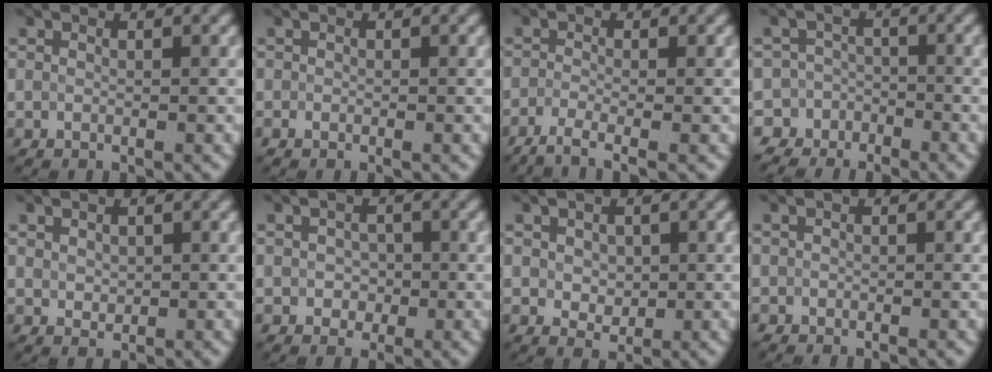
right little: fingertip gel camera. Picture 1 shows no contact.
{"total": 0.8, "force": [-0.7, -0.2, -0.2], "torque": [0.002, -0.005, -0.001]}
{"total": 2.9, "force": [-2.6, 0.2, 1.2], "torque": [-0.022, -0.004, -0.055]}
{"total": 6.1, "force": [-5.1, 3.3, -1.1], "torque": [0.037, -0.007, -0.087]}
{"total": 0.7, "force": [0.0, 0.6, -0.1], "torque": [-0.003, 0.003, 0.010]}
{"total": 1.3, "force": [-0.8, 1.1, -0.1], "torque": [-0.003, -0.005, -0.010]}
{"total": 1.5, "force": [-0.3, 1.4, 0.5], "torque": [-0.015, -0.002, 0.002]}
{"total": 1.4, "force": [-1.2, 0.1, -0.6], "torque": [0.007, -0.011, -0.011]}